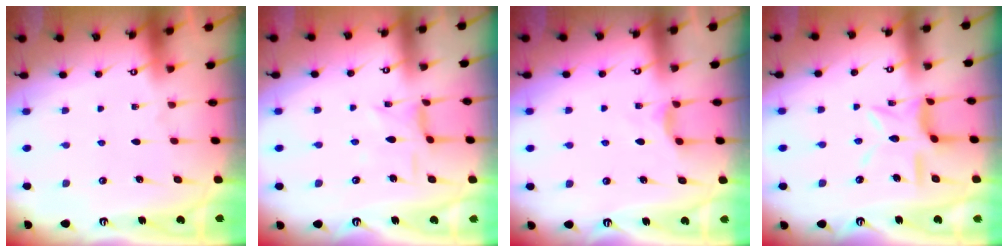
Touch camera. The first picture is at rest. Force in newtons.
{"total": 2.9, "press": 2.9, "slide": 0.3}
{"total": 4.6, "press": 4.5, "slide": 0.7}
{"total": 11.2, "press": 11.2, "slide": 1.0}